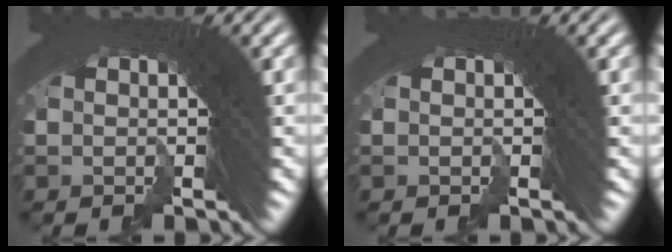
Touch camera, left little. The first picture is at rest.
{"total": 0.0}